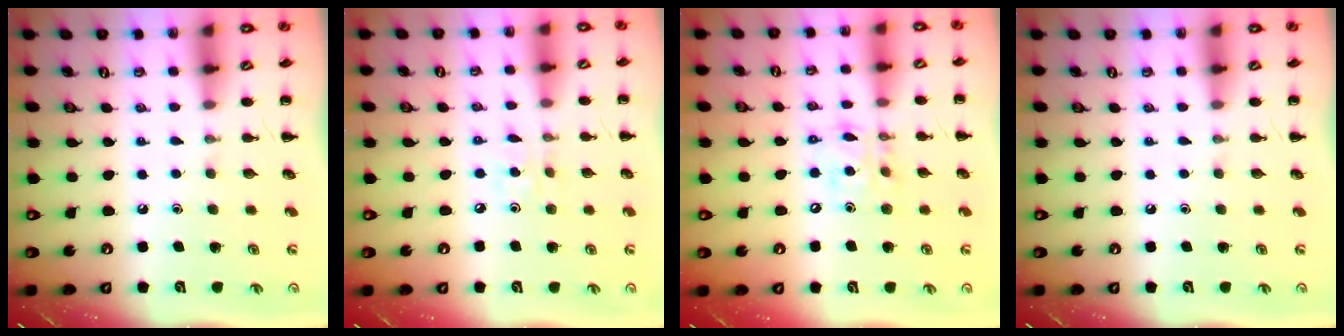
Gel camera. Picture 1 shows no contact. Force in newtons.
{"total": 2.0, "press": 1.9, "slide": 0.6}
{"total": 12.1, "press": 11.8, "slide": 2.9}
{"total": 0.0}